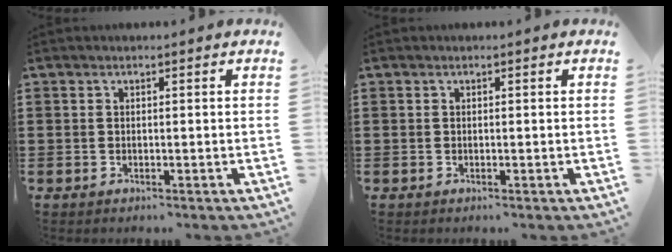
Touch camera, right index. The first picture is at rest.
{"total": 0.0}